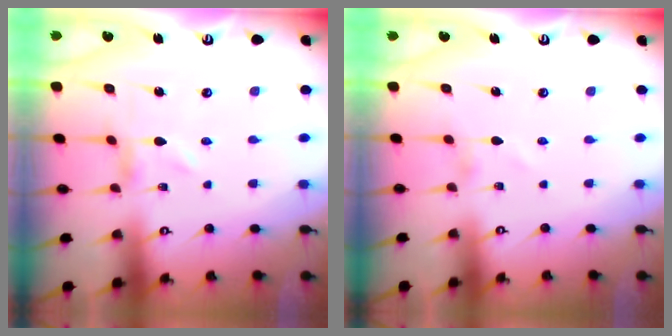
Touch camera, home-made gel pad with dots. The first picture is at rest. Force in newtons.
{"total": 0.6, "press": 0.6, "slide": 0.1}